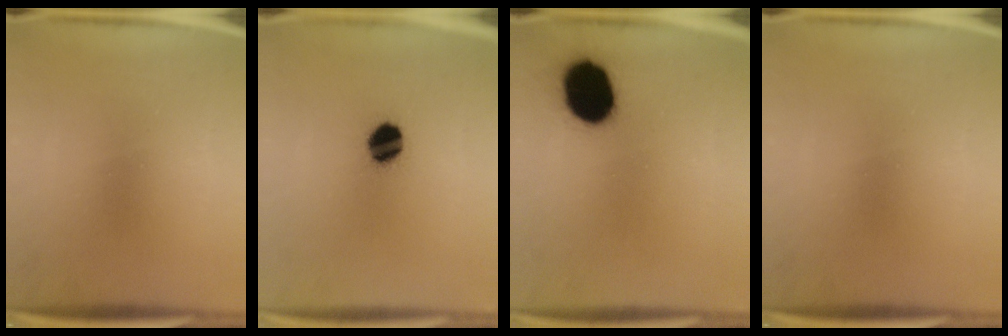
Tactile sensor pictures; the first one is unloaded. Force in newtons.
{"total": 8.3}
{"total": 16.2}
{"total": 0.0}